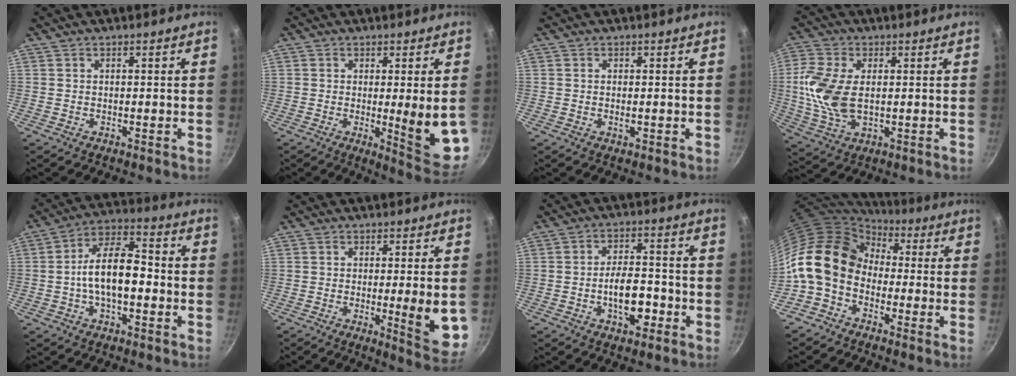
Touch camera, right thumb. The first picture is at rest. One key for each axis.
{"total": 10.5, "fx": -0.4, "fy": 2.2, "fz": 10.3, "tx": -0.125, "ty": -0.026, "tz": 0.001}
{"total": 1.0, "fx": -0.3, "fy": 0.3, "fz": 0.9, "tx": -0.019, "ty": -0.001, "tz": -0.003}
{"total": 11.6, "fx": 0.6, "fy": 6.8, "fz": 9.4, "tx": -0.199, "ty": -0.001, "tz": 0.010}
{"total": 12.5, "fx": -1.5, "fy": 6.4, "fz": 10.7, "tx": -0.160, "ty": 0.042, "tz": -0.038}
{"total": 9.7, "fx": -1.0, "fy": 1.7, "fz": 9.4, "tx": -0.116, "ty": -0.014, "tz": -0.009}
{"total": 8.8, "fx": -3.1, "fy": 4.4, "fz": 6.9, "tx": -0.089, "ty": 0.025, "tz": -0.052}
{"total": 15.5, "fx": -0.7, "fy": 11.8, "fz": 10.0, "tx": -0.168, "ty": 0.038, "tz": -0.035}